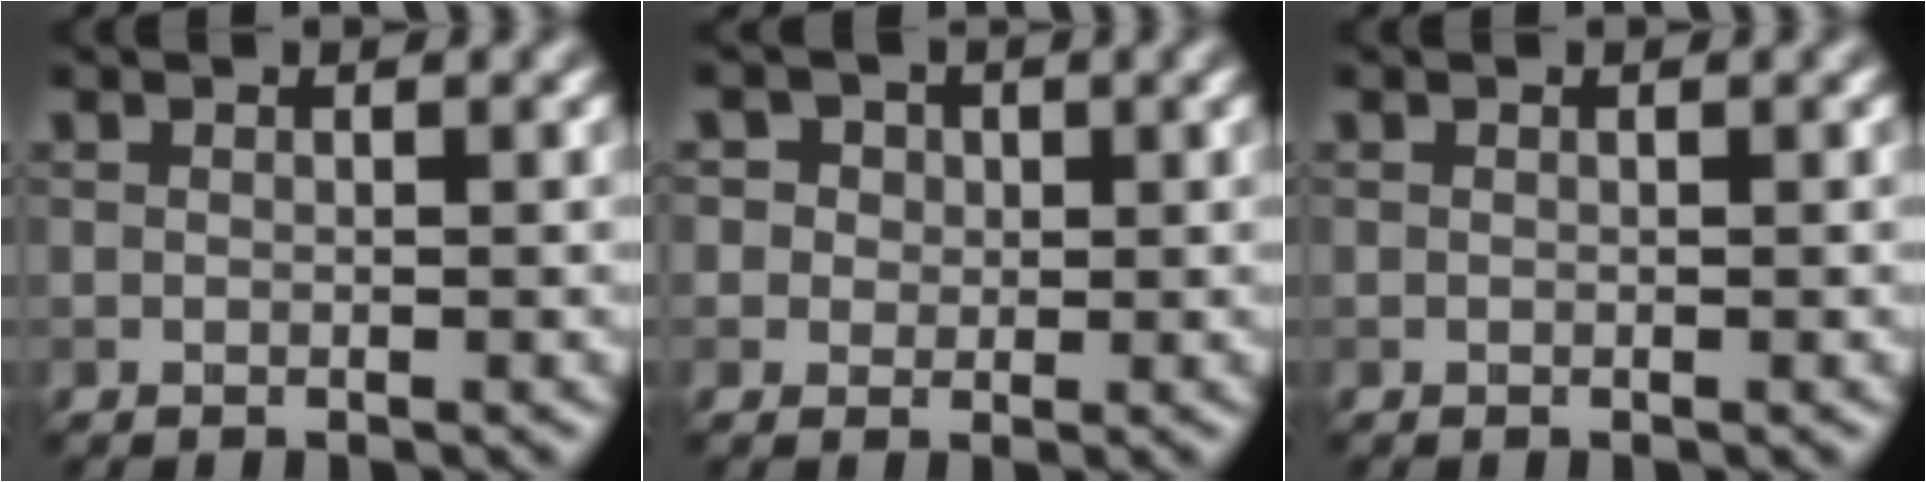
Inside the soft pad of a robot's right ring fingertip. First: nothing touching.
{"total": 4.6, "force": [2.2, 3.6, 1.8], "torque": [-0.017, 0.016, 0.016]}
{"total": 0.0}